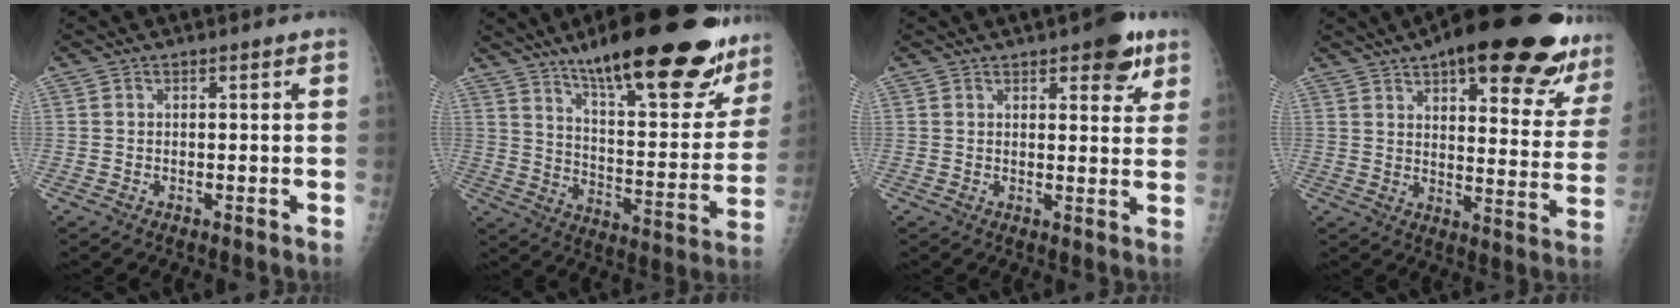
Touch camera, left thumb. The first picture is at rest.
{"total": 30.5, "force": [21.2, 8.2, 20.3], "torque": [-0.259, -0.078, 0.307]}
{"total": 7.3, "force": [4.2, 2.9, 5.2], "torque": [-0.042, -0.016, 0.048]}
{"total": 28.7, "force": [18.4, 9.0, 20.1], "torque": [-0.245, -0.046, 0.240]}